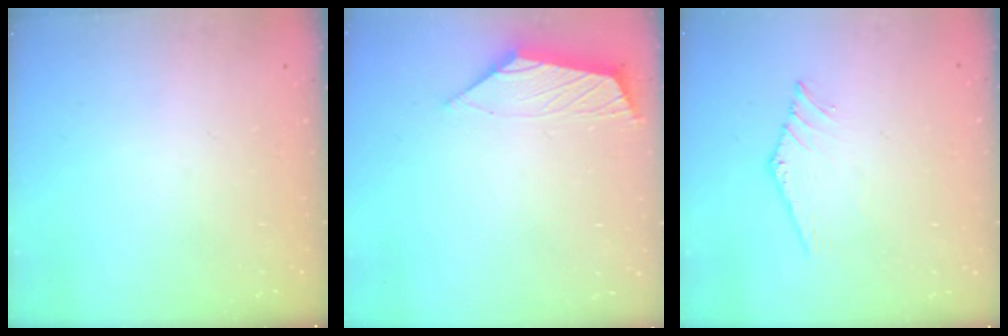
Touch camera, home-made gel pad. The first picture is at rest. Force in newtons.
{"total": 2.9, "press": 2.8, "slide": 0.6}
{"total": 0.0}